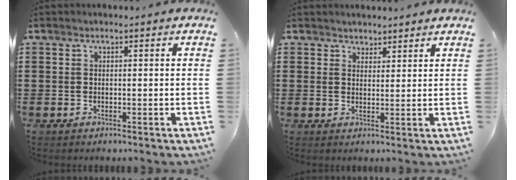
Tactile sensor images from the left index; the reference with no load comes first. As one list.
[{"total": 2.0, "force": [1.9, 0.6, -0.3], "torque": [0.001, 0.001, 0.038]}]